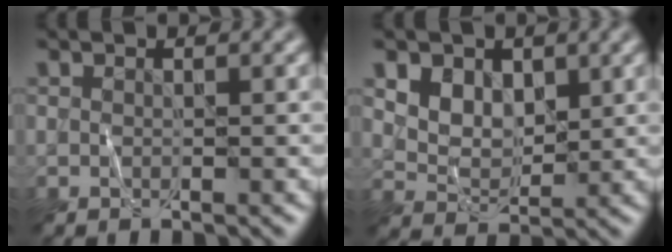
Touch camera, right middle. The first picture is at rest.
{"total": 5.2, "force": [2.6, 3.7, 2.7], "torque": [-0.070, -0.004, 0.055]}